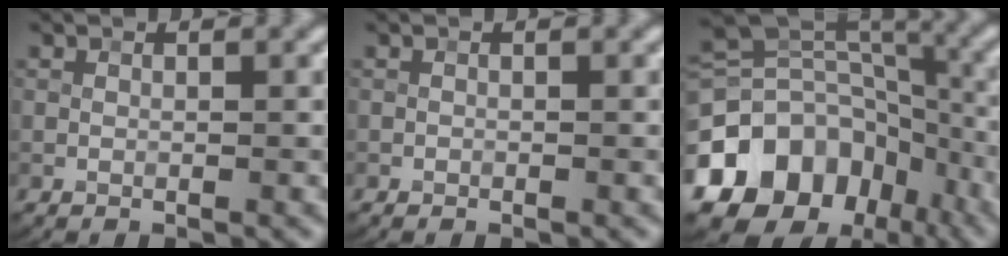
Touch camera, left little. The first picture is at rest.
{"total": 0.0}
{"total": 15.4, "force": [-7.9, 11.7, 6.2], "torque": [-0.150, 0.001, -0.122]}